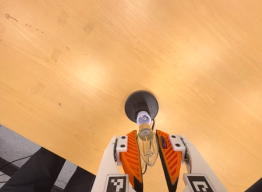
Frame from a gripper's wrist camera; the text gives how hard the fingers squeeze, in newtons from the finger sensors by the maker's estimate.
{"total": 12.4, "left": 12.8, "right": 12.0}